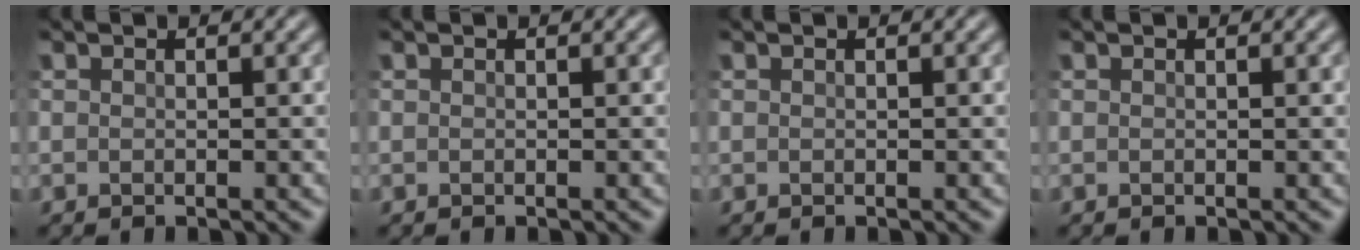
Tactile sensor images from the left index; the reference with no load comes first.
{"total": 0.0}
{"total": 0.0}
{"total": 0.0}